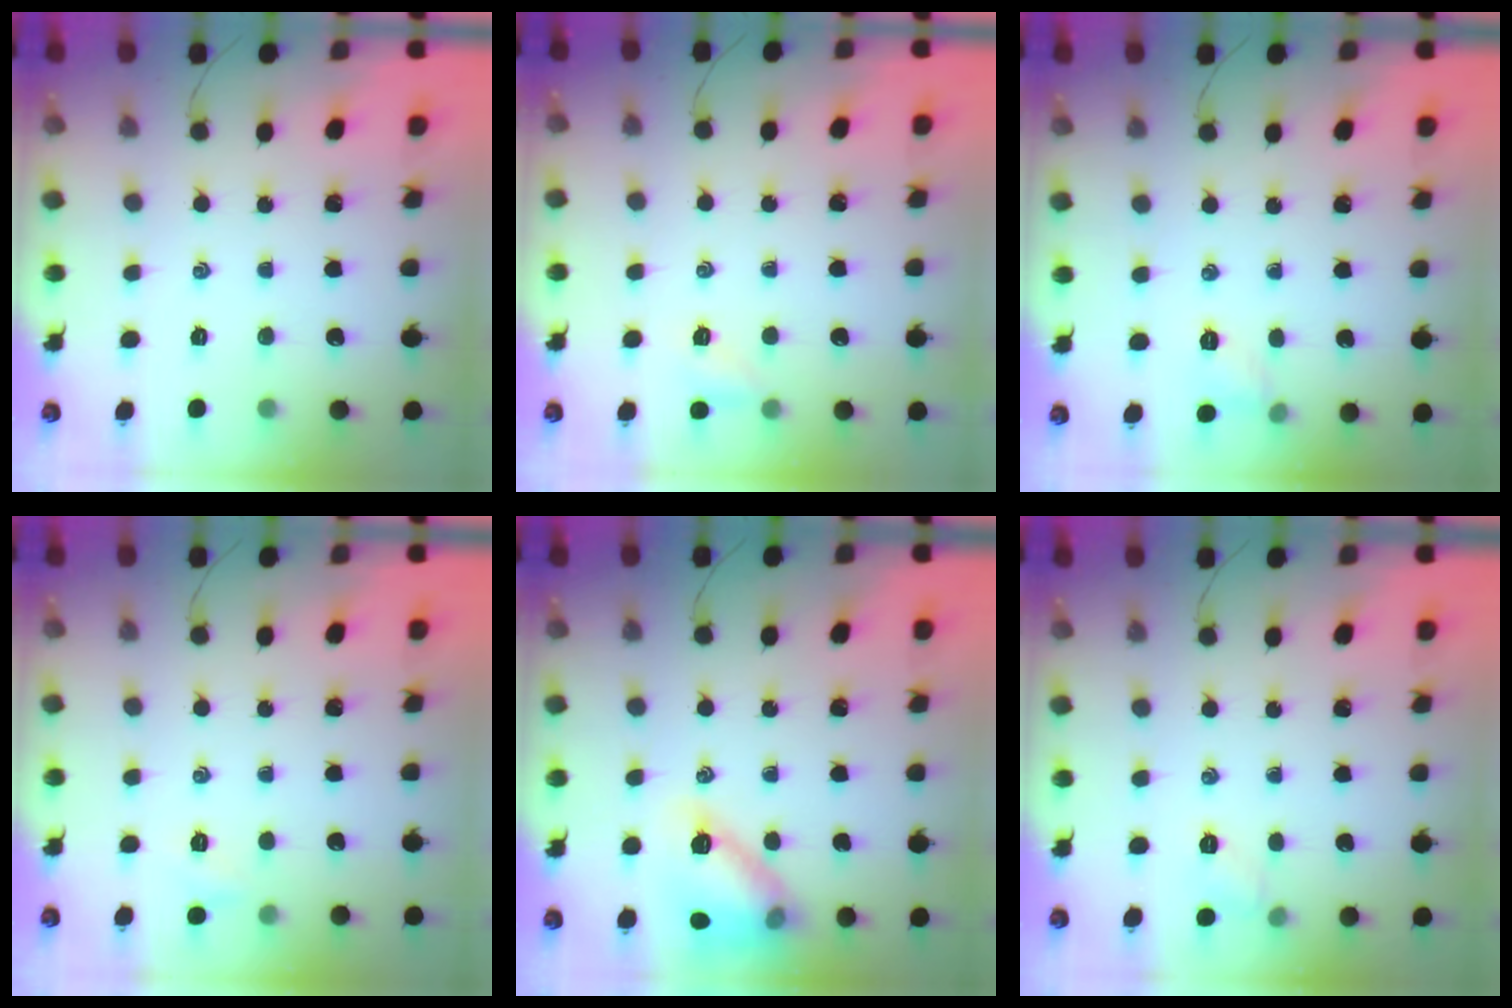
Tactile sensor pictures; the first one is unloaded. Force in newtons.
{"total": 3.2, "press": 3.0, "slide": 1.1}
{"total": 4.9, "press": 4.7, "slide": 1.4}
{"total": 3.1, "press": 3.0, "slide": 0.9}
{"total": 13.6, "press": 13.6, "slide": 0.7}
{"total": 5.0, "press": 4.8, "slide": 1.3}